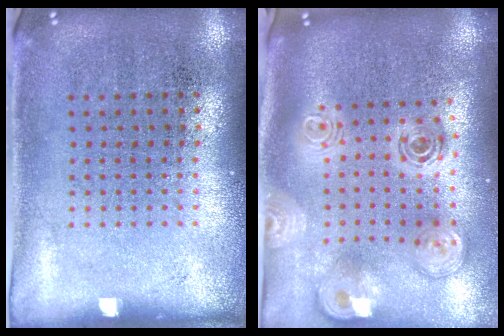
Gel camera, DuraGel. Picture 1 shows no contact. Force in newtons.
{"total": 2.8, "press": 2.0, "slide": 2.0}